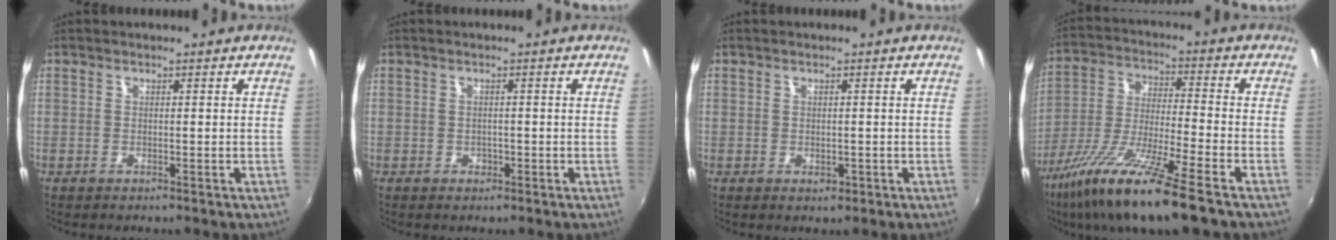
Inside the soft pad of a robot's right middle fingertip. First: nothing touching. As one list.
[{"total": 0.6, "force": [-0.3, 0.4, 0.0], "torque": [0.000, -0.002, -0.004]}, {"total": 1.1, "force": [-0.3, 0.9, 0.6], "torque": [-0.004, -0.004, -0.005]}, {"total": 16.6, "force": [-11.2, 1.2, 12.3], "torque": [-0.250, -0.038, -0.205]}]